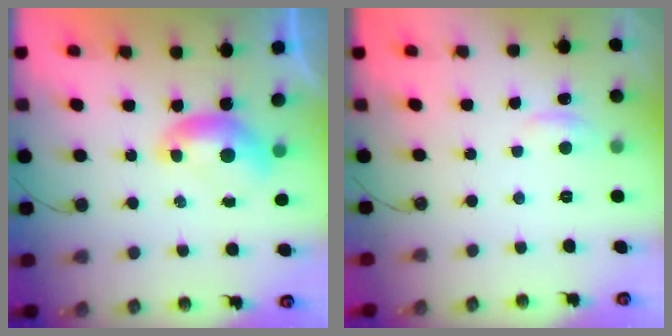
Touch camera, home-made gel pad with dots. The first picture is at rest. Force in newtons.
{"total": 1.0, "press": 0.7, "slide": 0.8}